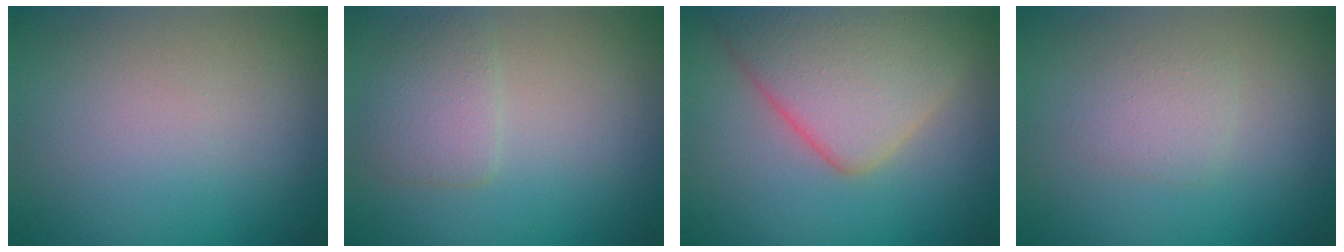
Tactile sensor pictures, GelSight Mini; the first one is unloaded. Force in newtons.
{"total": 2.4, "press": 2.4, "slide": 0.2}
{"total": 6.9, "press": 6.9, "slide": 0.5}
{"total": 1.6, "press": 1.6, "slide": 0.1}